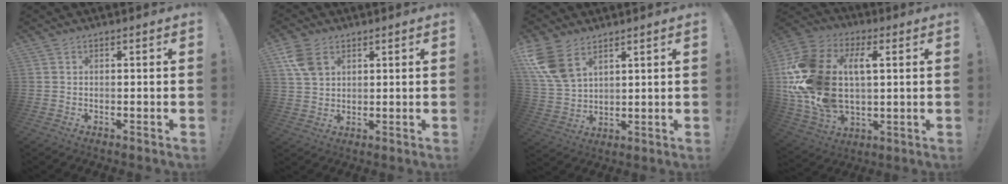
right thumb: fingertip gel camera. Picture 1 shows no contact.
{"total": 8.0, "force": [3.7, 5.5, 4.5], "torque": [-0.077, -0.008, 0.073]}
{"total": 11.3, "force": [6.6, 6.5, 6.4], "torque": [-0.134, -0.025, 0.132]}
{"total": 24.0, "force": [4.0, 15.7, 17.7], "torque": [-0.360, -0.003, 0.075]}